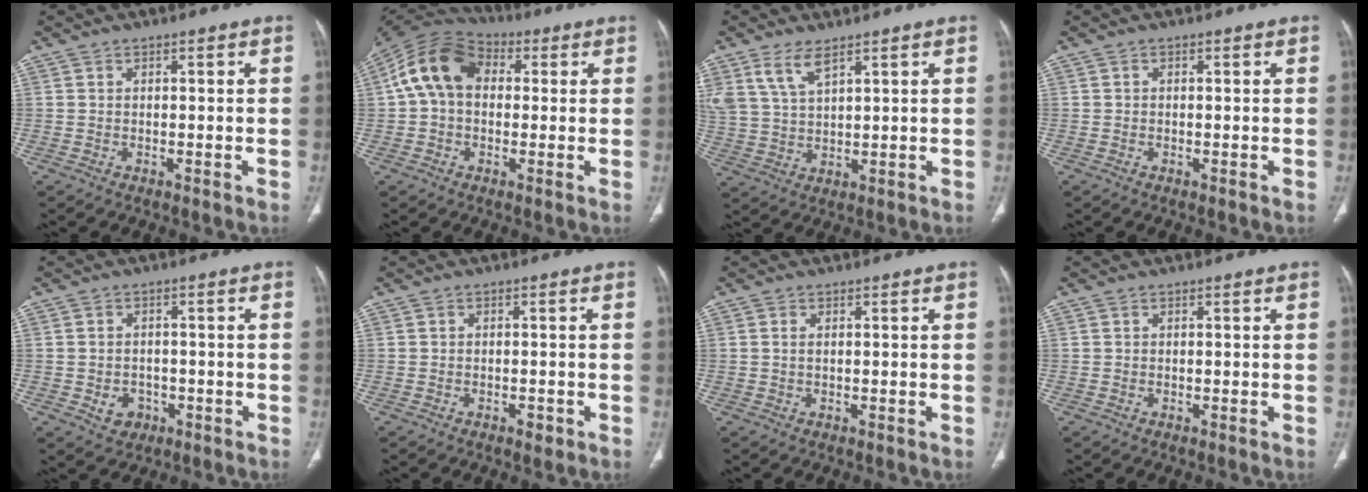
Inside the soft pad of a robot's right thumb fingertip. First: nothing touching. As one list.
[{"total": 13.1, "force": [1.8, 9.4, 8.9], "torque": [-0.154, 0.035, 0.018]}, {"total": 6.8, "force": [4.4, 2.8, 4.3], "torque": [-0.088, -0.013, 0.097]}, {"total": 0.0}, {"total": 4.2, "force": [-1.5, 3.5, 1.8], "torque": [-0.015, 0.010, -0.013]}, {"total": 1.7, "force": [-0.9, 0.9, 1.1], "torque": [-0.012, 0.002, -0.013]}, {"total": 0.8, "force": [0.2, 0.4, 0.7], "torque": [-0.018, 0.004, 0.006]}, {"total": 0.0}]